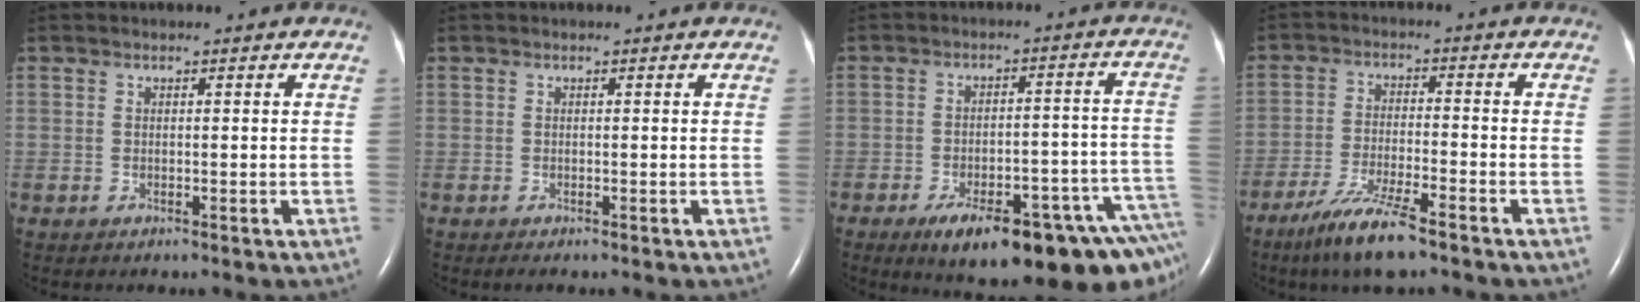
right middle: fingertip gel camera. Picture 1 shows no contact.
{"total": 0.0}
{"total": 20.3, "force": [-13.6, 4.8, 14.2], "torque": [-0.109, 0.030, -0.173]}
{"total": 8.5, "force": [-6.1, 0.7, 5.8], "torque": [-0.122, -0.023, -0.114]}